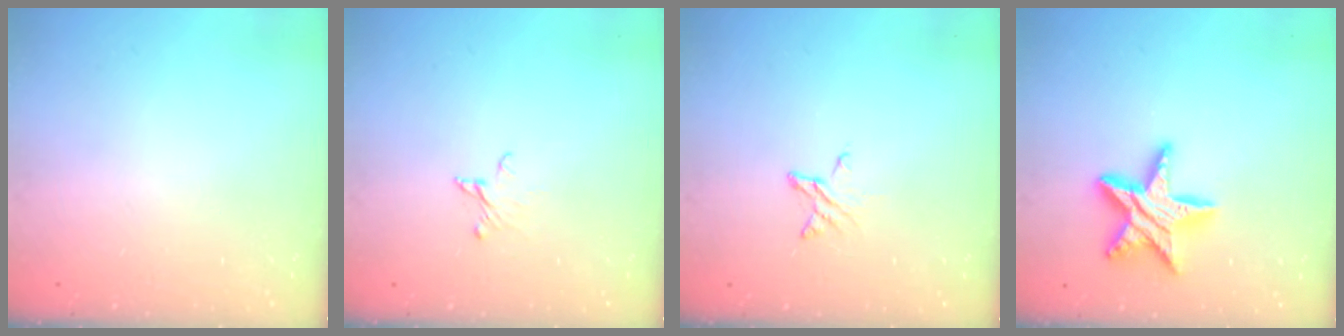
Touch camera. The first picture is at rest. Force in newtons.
{"total": 2.5, "press": 2.5, "slide": 0.2}
{"total": 2.9, "press": 2.9, "slide": 0.3}
{"total": 13.2, "press": 13.2, "slide": 0.6}